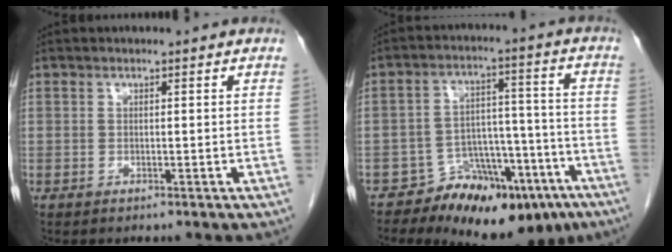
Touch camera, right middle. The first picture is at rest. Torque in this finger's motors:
{"motor_torque": [0.20, -0.54, 0.12, 0.01]}